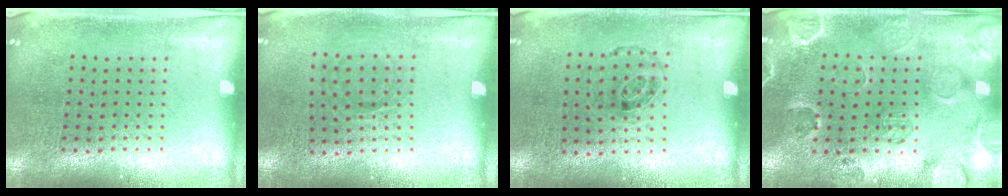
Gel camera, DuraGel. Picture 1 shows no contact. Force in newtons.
{"total": 0.9, "press": 0.8, "slide": 0.4}
{"total": 1.0, "press": 0.6, "slide": 0.8}
{"total": 2.4, "press": 2.1, "slide": 1.3}